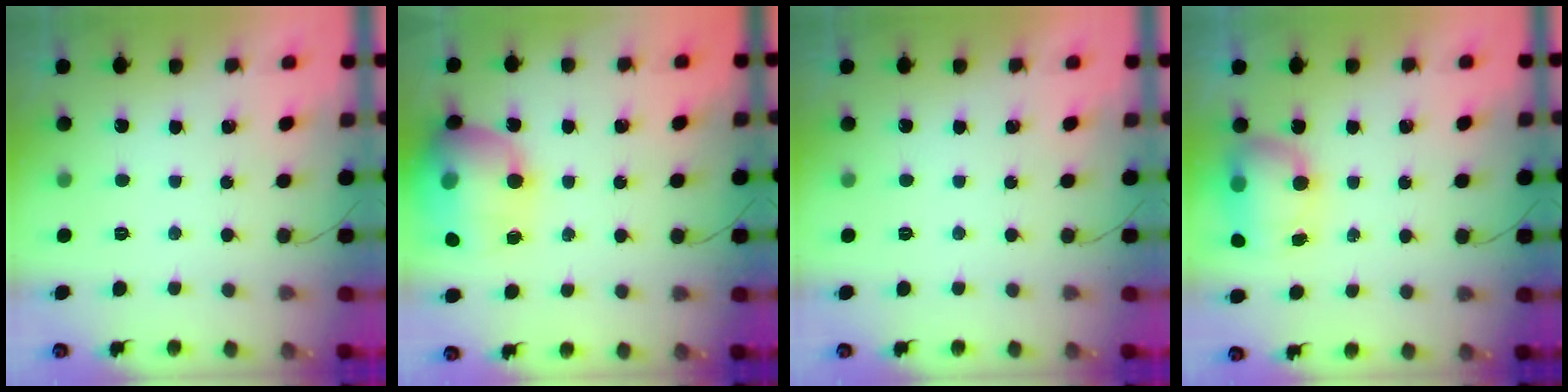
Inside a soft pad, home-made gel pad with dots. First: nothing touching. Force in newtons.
{"total": 20.0, "press": 19.7, "slide": 3.2}
{"total": 0.0}
{"total": 9.1, "press": 8.1, "slide": 4.2}